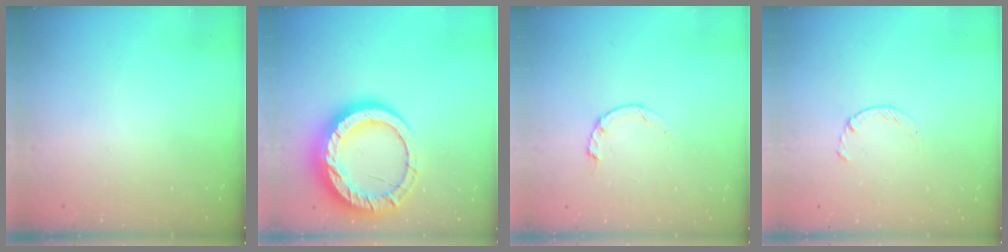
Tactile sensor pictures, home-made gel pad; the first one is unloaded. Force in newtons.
{"total": 20.2, "press": 20.1, "slide": 2.0}
{"total": 2.3, "press": 2.3, "slide": 0.4}
{"total": 1.8, "press": 1.7, "slide": 0.3}